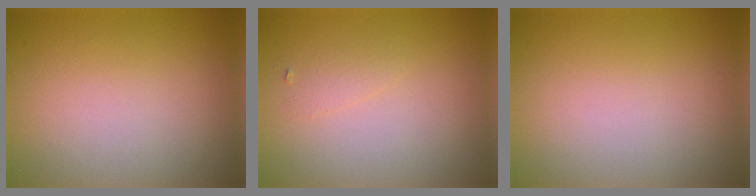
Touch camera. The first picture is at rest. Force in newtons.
{"total": 0.8, "press": 0.8, "slide": 0.0}
{"total": 0.0}